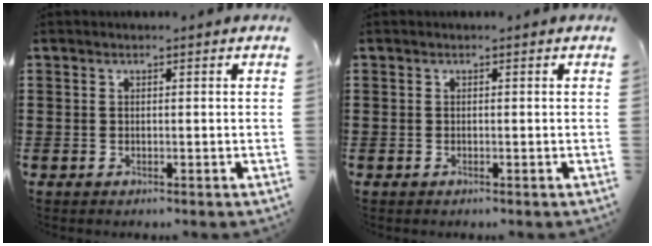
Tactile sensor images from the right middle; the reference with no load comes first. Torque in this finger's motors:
{"motor_torque": [-2.14, 0.00, 0.01, -0.01]}